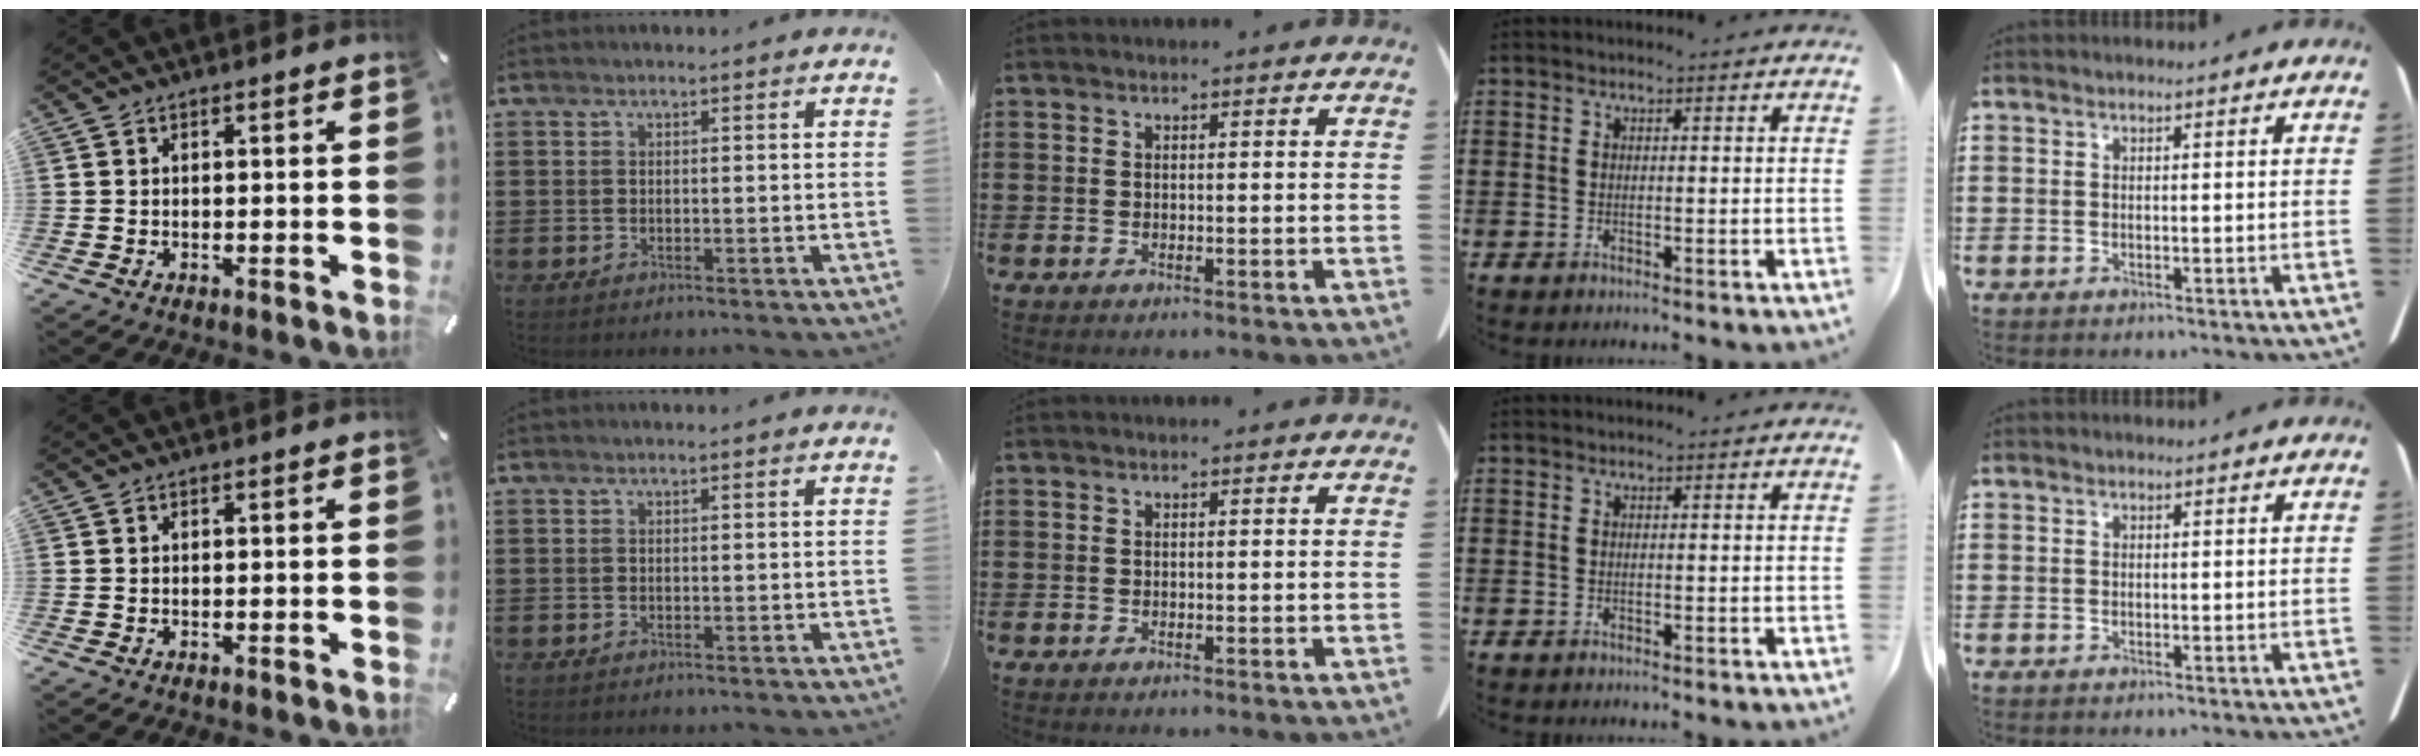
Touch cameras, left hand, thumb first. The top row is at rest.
{}